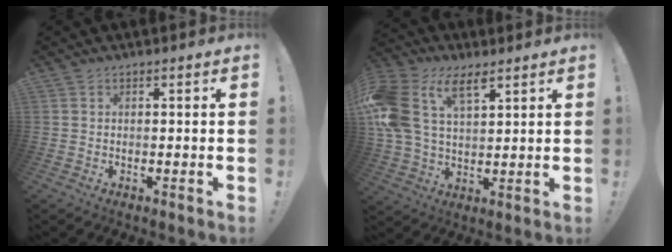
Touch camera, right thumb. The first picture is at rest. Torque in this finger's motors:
{"motor_torque": [1.45, 1.55, 1.03, 0.71, 0.66]}